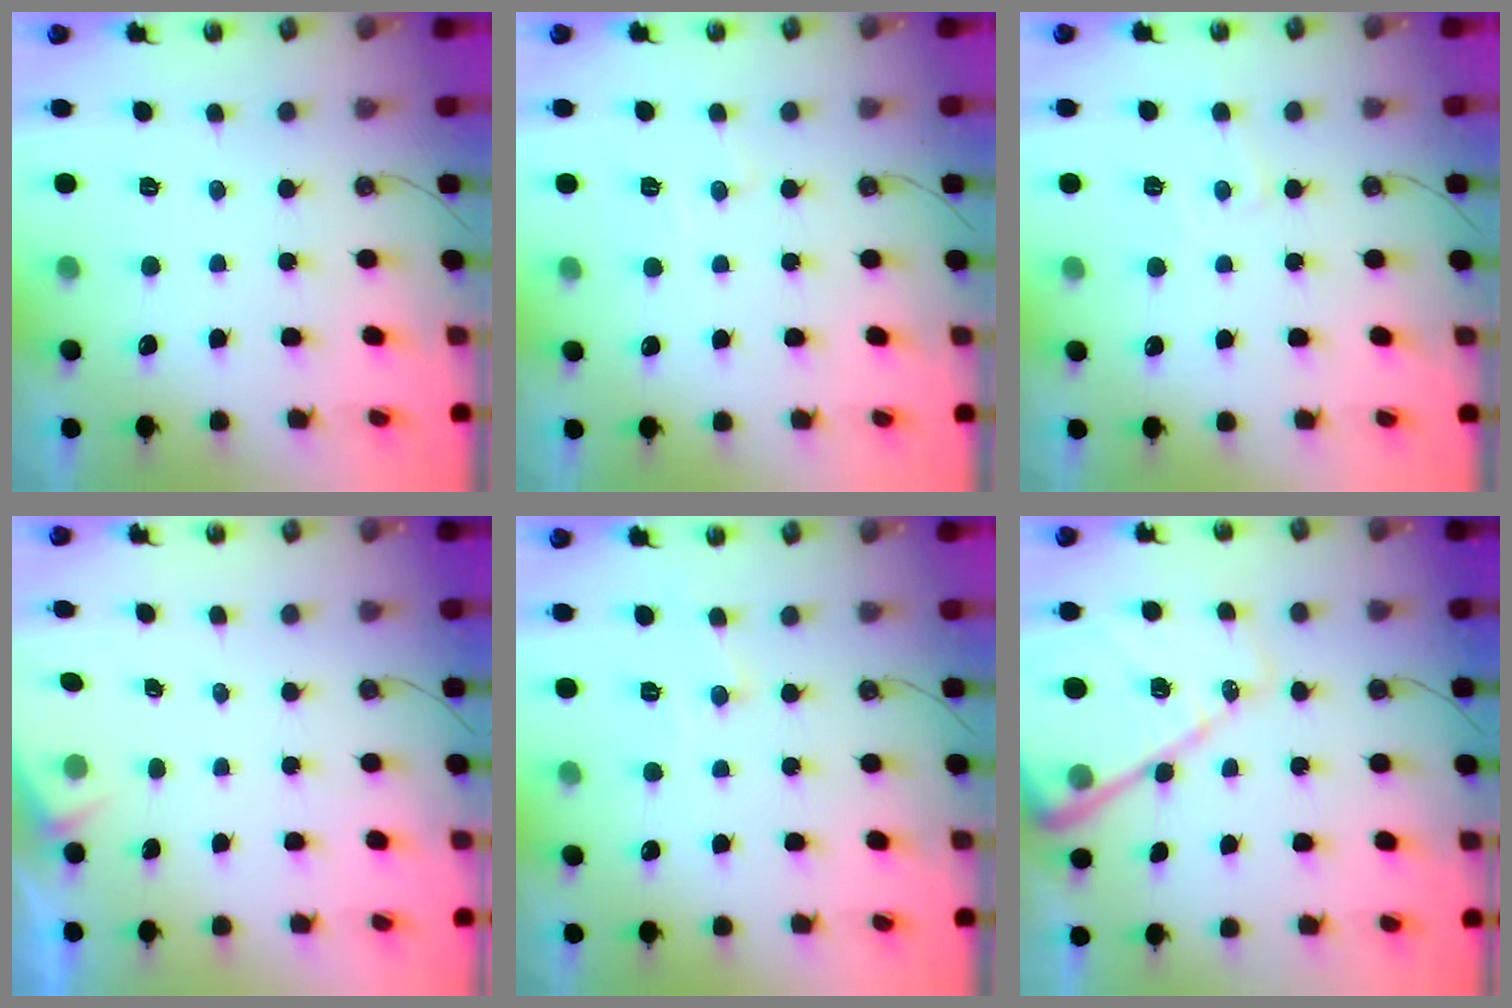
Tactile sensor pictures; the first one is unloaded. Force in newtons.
{"total": 7.1, "press": 7.0, "slide": 0.9}
{"total": 5.7, "press": 5.6, "slide": 0.7}
{"total": 2.9, "press": 2.9, "slide": 0.4}
{"total": 7.4, "press": 7.3, "slide": 0.9}
{"total": 17.2, "press": 17.1, "slide": 1.8}